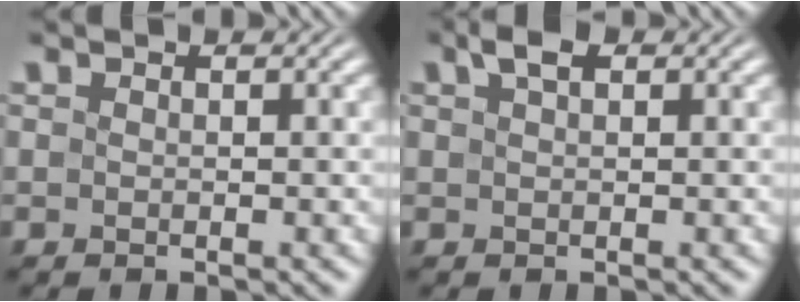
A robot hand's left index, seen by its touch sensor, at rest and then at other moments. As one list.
[{"total": 1.8, "force": [1.0, 0.7, 1.2], "torque": [-0.022, 0.008, 0.018]}]